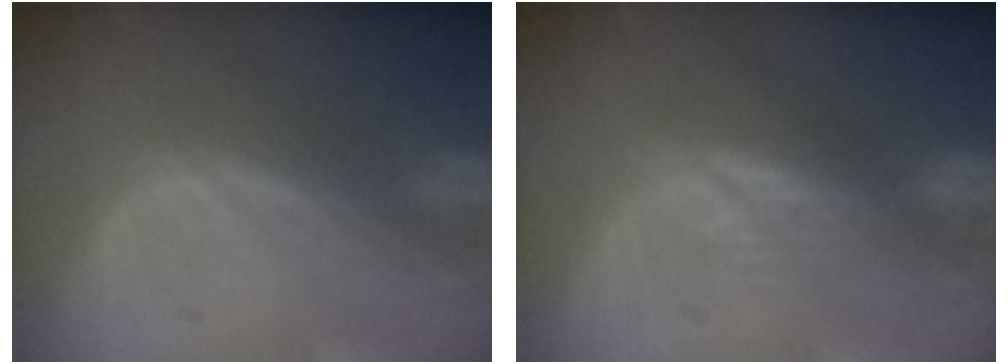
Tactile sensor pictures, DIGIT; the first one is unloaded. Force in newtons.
{"total": 3.3, "press": 3.2, "slide": 0.5}